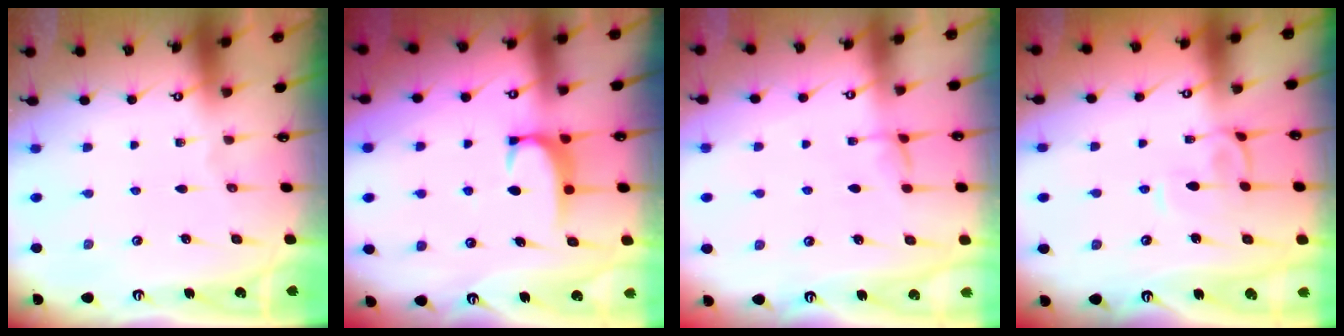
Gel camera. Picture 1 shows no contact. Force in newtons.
{"total": 1.9, "press": 1.8, "slide": 0.5}
{"total": 1.9, "press": 1.9, "slide": 0.2}
{"total": 1.9, "press": 1.8, "slide": 0.7}